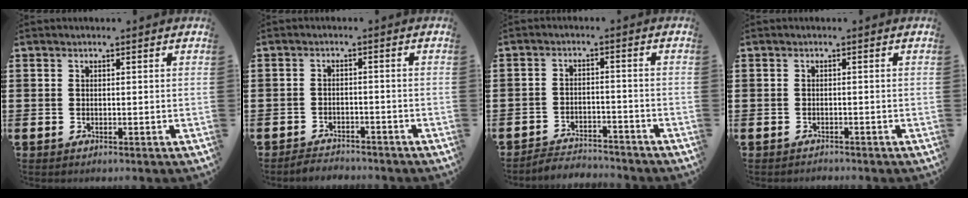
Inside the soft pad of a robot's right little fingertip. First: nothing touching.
{"total": 2.1, "force": [-2.0, 0.2, -0.1], "torque": [-0.006, 0.003, -0.045]}
{"total": 3.0, "force": [-3.0, 0.3, -0.2], "torque": [-0.006, 0.004, -0.067]}
{"total": 0.6, "force": [-0.6, 0.0, -0.1], "torque": [-0.001, -0.001, -0.012]}